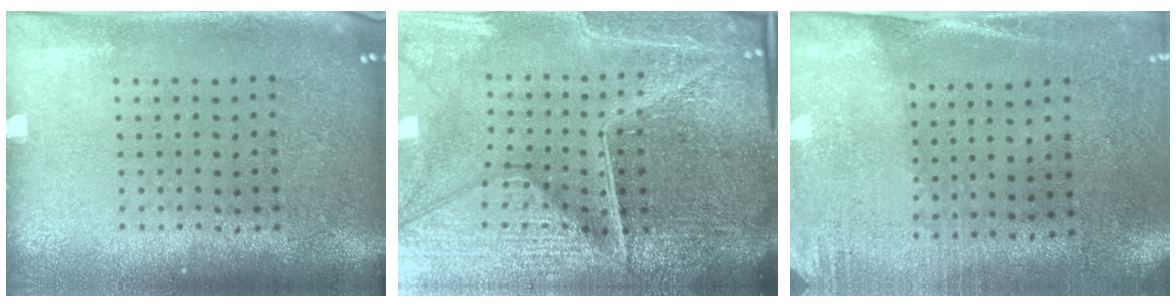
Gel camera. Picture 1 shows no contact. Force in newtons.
{"total": 6.6, "press": 5.9, "slide": 3.0}
{"total": 2.7, "press": 2.4, "slide": 1.3}